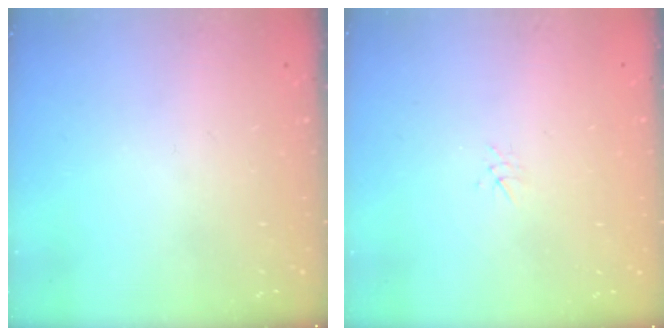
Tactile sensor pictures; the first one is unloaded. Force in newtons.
{"total": 3.7, "press": 3.6, "slide": 0.5}